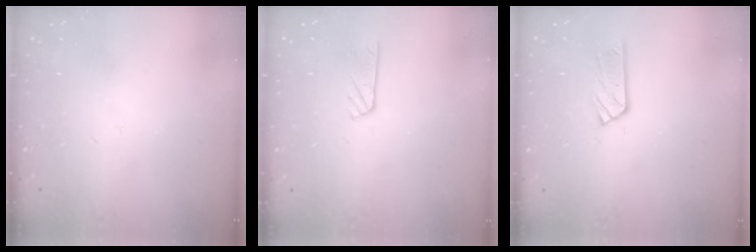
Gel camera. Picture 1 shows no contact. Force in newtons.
{"total": 2.8, "press": 2.8, "slide": 0.2}
{"total": 5.1, "press": 5.1, "slide": 0.3}